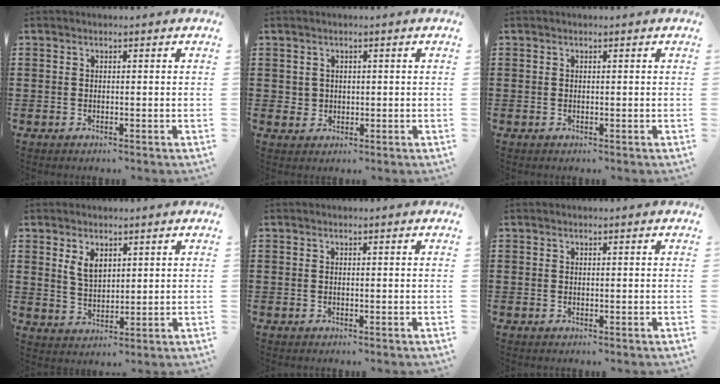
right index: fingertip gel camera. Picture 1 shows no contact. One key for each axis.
{"total": 1.2, "fx": 0.3, "fy": 1.1, "fz": 0.2, "tx": -0.008, "ty": 0.005, "tz": 0.006}
{"total": 0.0}
{"total": 3.7, "fx": 1.9, "fy": 2.2, "fz": 2.3, "tx": -0.053, "ty": 0.007, "tz": 0.034}
{"total": 0.0}
{"total": 0.0}